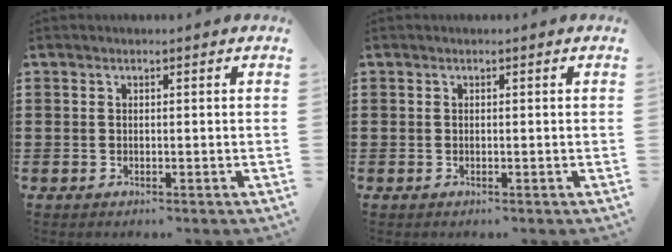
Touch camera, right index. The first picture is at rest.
{"total": 0.0}